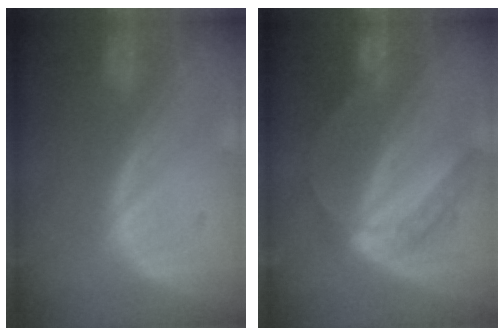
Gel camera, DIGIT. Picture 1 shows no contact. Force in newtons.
{"total": 6.2, "press": 5.2, "slide": 3.3}